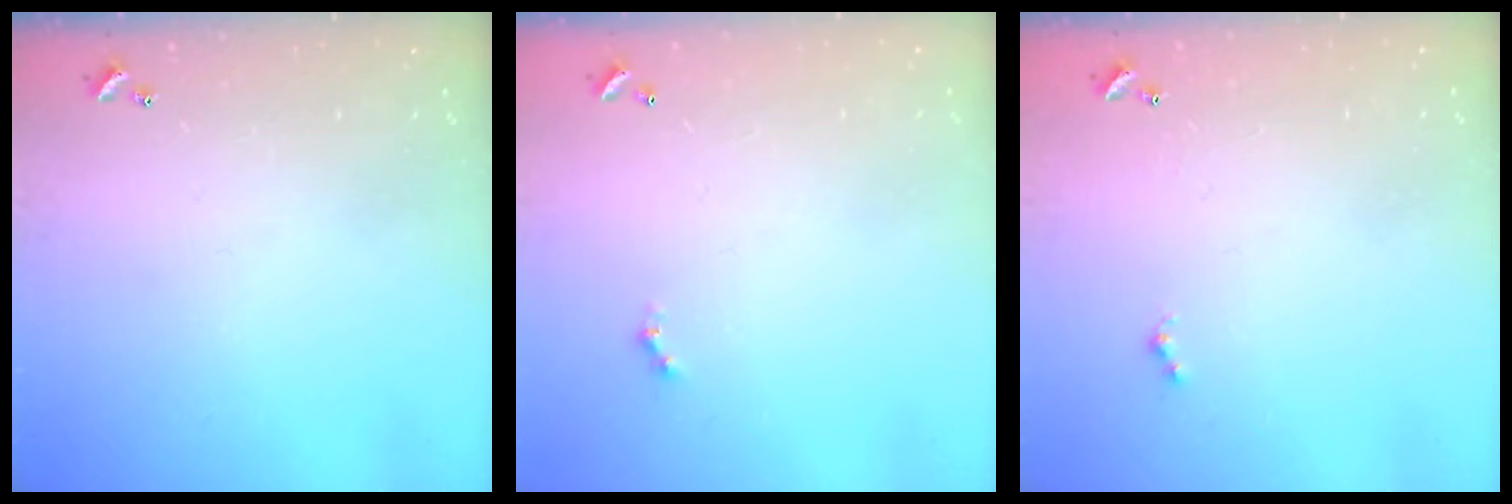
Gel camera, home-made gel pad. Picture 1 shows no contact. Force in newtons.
{"total": 0.0}
{"total": 0.8, "press": 0.5, "slide": 0.5}